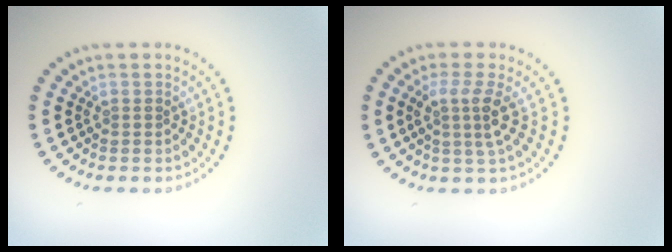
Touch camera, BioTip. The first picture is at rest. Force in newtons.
{"total": 3.0, "press": 2.2, "slide": 2.0}